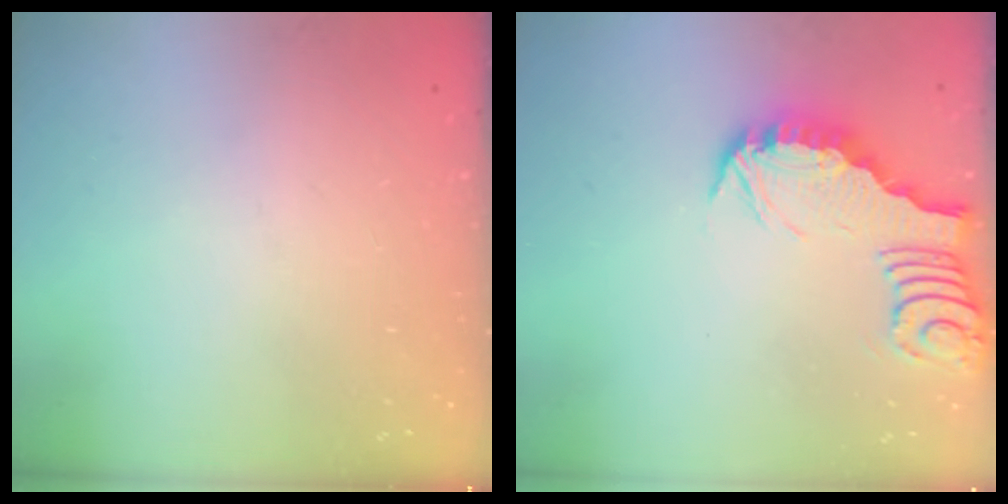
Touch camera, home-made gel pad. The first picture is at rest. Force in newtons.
{"total": 3.1, "press": 3.1, "slide": 0.3}